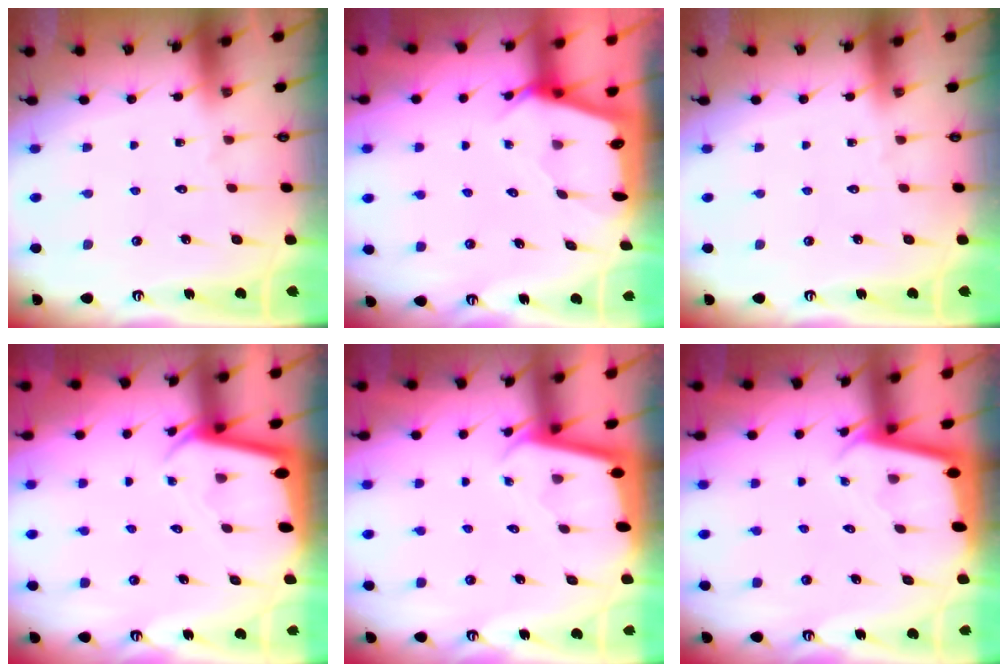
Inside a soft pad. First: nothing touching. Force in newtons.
{"total": 2.3, "press": 2.3, "slide": 0.3}
{"total": 0.0}
{"total": 2.0, "press": 2.0, "slide": 0.1}
{"total": 1.9, "press": 1.9, "slide": 0.1}
{"total": 1.8, "press": 1.7, "slide": 0.2}